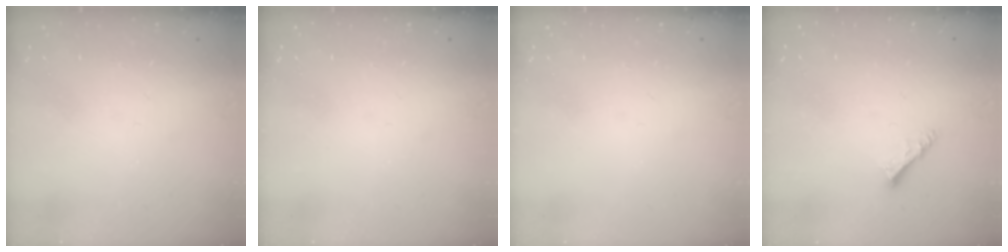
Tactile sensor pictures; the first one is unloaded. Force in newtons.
{"total": 0.0}
{"total": 0.0}
{"total": 4.4, "press": 4.4, "slide": 0.1}